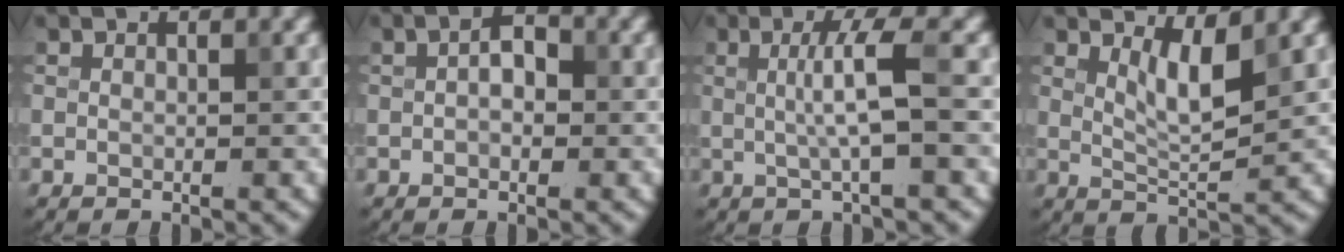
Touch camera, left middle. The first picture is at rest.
{"total": 2.4, "force": [0.3, 1.3, 1.9], "torque": [-0.031, 0.011, 0.001]}
{"total": 3.2, "force": [0.1, 0.0, 3.2], "torque": [-0.064, 0.006, 0.001]}
{"total": 2.7, "force": [1.5, 0.5, 2.3], "torque": [-0.045, -0.005, 0.032]}